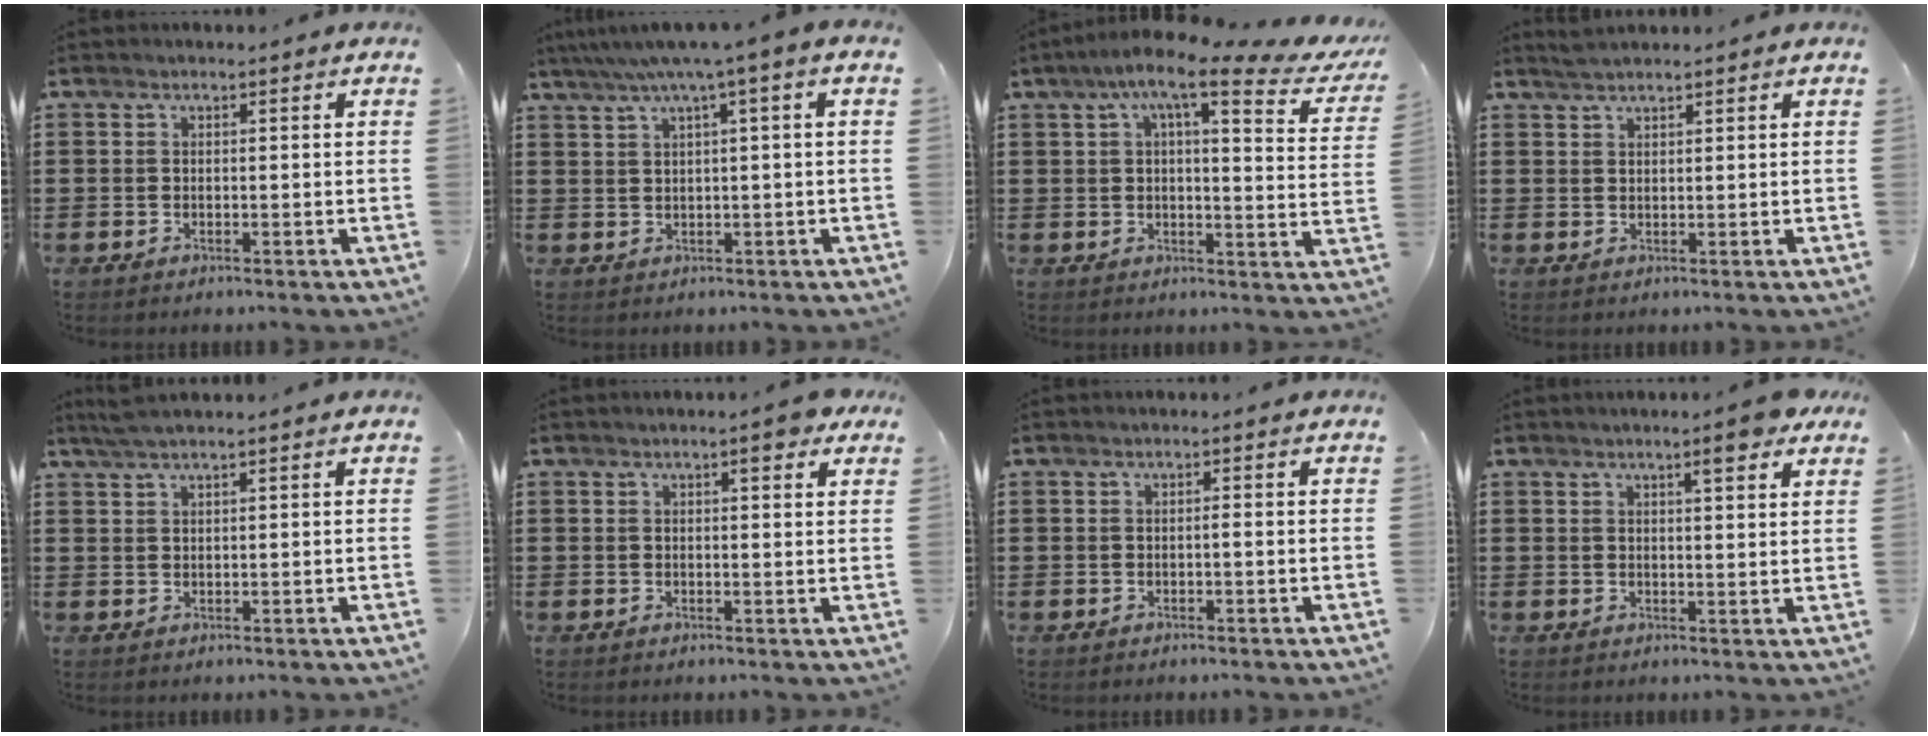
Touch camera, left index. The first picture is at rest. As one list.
[{"total": 4.0, "force": [1.3, -0.5, 3.8], "torque": [-0.074, -0.010, 0.017]}, {"total": 9.4, "force": [6.6, 1.2, 6.7], "torque": [-0.126, -0.025, 0.106]}, {"total": 1.7, "force": [1.6, 0.1, 0.6], "torque": [-0.014, 0.001, 0.030]}, {"total": 2.2, "force": [1.7, 0.1, 1.3], "torque": [-0.028, 0.003, 0.032]}, {"total": 3.2, "force": [2.2, 0.6, 2.2], "torque": [-0.031, -0.005, 0.036]}, {"total": 0.6, "force": [-0.2, -0.1, 0.6], "torque": [-0.010, -0.003, -0.003]}, {"total": 5.0, "force": [3.9, 0.5, 3.0], "torque": [-0.044, -0.016, 0.064]}]